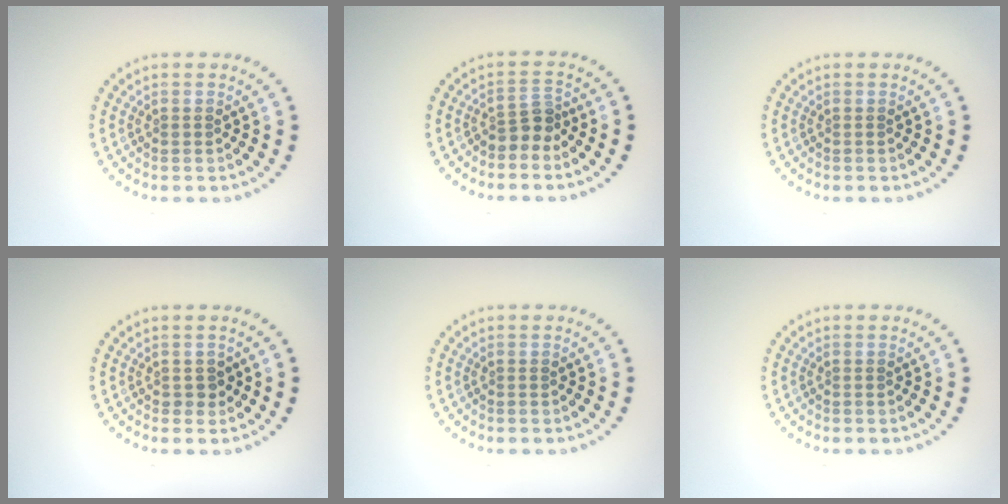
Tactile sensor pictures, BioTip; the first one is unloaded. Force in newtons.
{"total": 2.2, "press": 1.7, "slide": 1.4}
{"total": 0.0}
{"total": 1.1, "press": 1.0, "slide": 0.3}
{"total": 0.0}
{"total": 0.0}